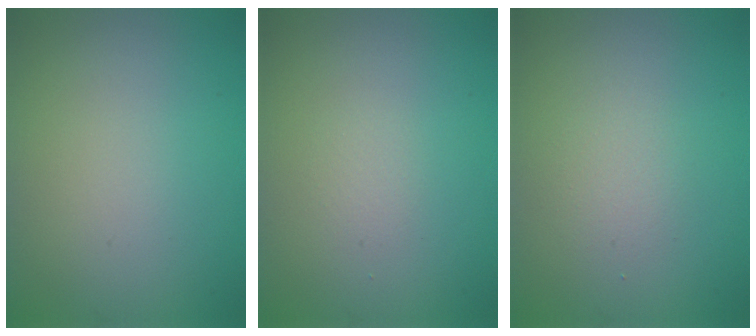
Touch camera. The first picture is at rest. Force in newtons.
{"total": 0.6, "press": 0.6, "slide": 0.1}
{"total": 1.3, "press": 1.3, "slide": 0.1}